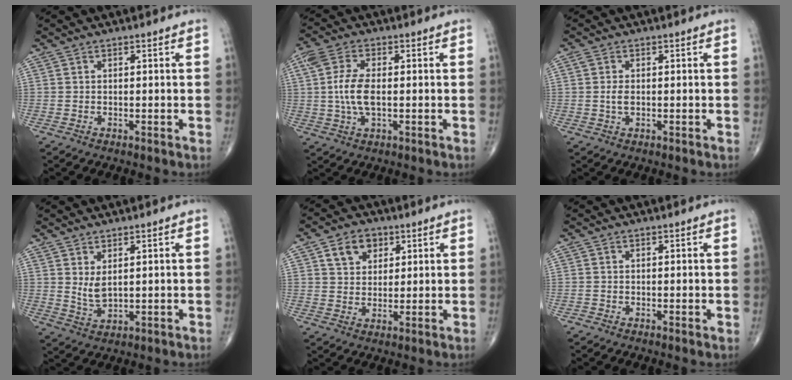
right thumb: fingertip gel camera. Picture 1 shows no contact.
{"total": 7.7, "force": [0.1, 3.7, 6.7], "torque": [-0.155, 0.004, 0.000]}
{"total": 2.1, "force": [0.0, 1.1, 1.7], "torque": [-0.040, 0.001, 0.000]}
{"total": 3.8, "force": [1.5, 1.6, 3.1], "torque": [-0.058, -0.019, 0.037]}
{"total": 6.3, "force": [3.0, 4.7, 3.0], "torque": [-0.026, -0.010, 0.049]}
{"total": 0.0}